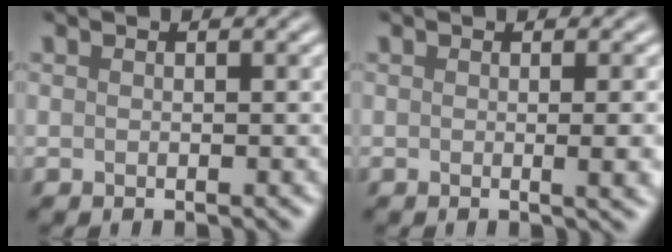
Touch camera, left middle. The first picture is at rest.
{"total": 3.6, "force": [-0.1, 1.4, 3.4], "torque": [-0.022, 0.005, -0.002]}